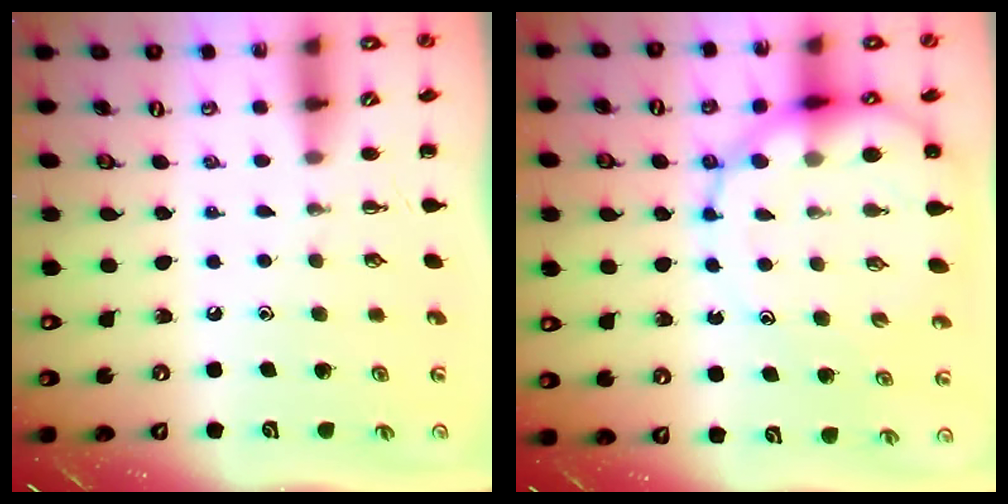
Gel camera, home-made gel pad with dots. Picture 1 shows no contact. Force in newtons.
{"total": 14.4, "press": 13.9, "slide": 3.7}